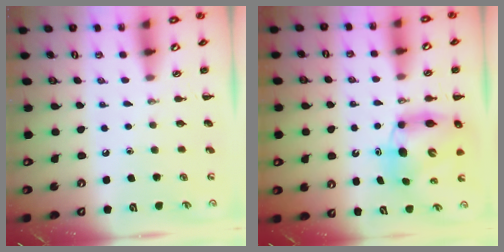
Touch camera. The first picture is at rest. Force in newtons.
{"total": 8.7, "press": 8.5, "slide": 2.1}